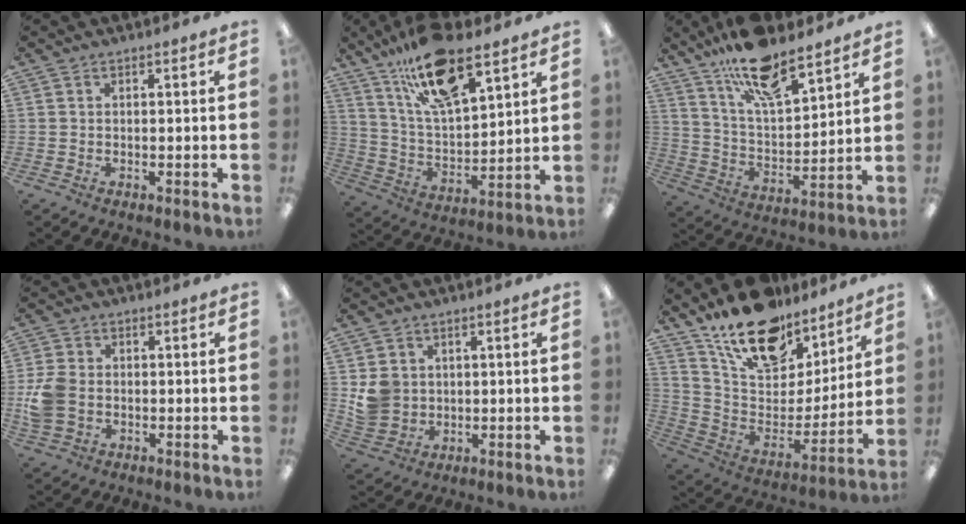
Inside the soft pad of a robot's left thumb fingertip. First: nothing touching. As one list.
[{"total": 18.4, "force": [12.4, 6.7, 11.8], "torque": [-0.205, -0.054, 0.212]}, {"total": 16.4, "force": [12.7, 5.4, 8.8], "torque": [-0.156, -0.072, 0.221]}, {"total": 7.7, "force": [-0.9, 6.0, 4.8], "torque": [-0.099, 0.009, -0.015]}, {"total": 5.6, "force": [1.4, 5.2, 1.5], "torque": [-0.017, 0.004, 0.028]}, {"total": 20.4, "force": [16.0, 9.7, 8.0], "torque": [-0.145, -0.109, 0.286]}]